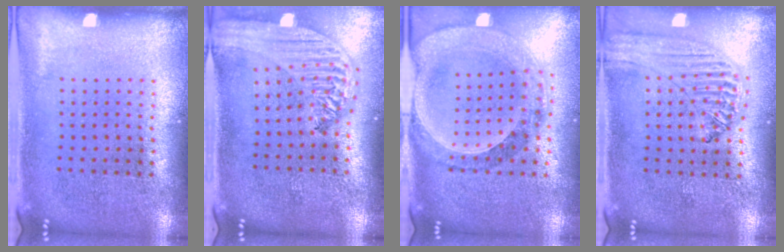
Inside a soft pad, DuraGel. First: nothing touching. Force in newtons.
{"total": 2.4, "press": 2.1, "slide": 1.3}
{"total": 1.5, "press": 1.4, "slide": 0.4}
{"total": 1.2, "press": 1.2, "slide": 0.1}